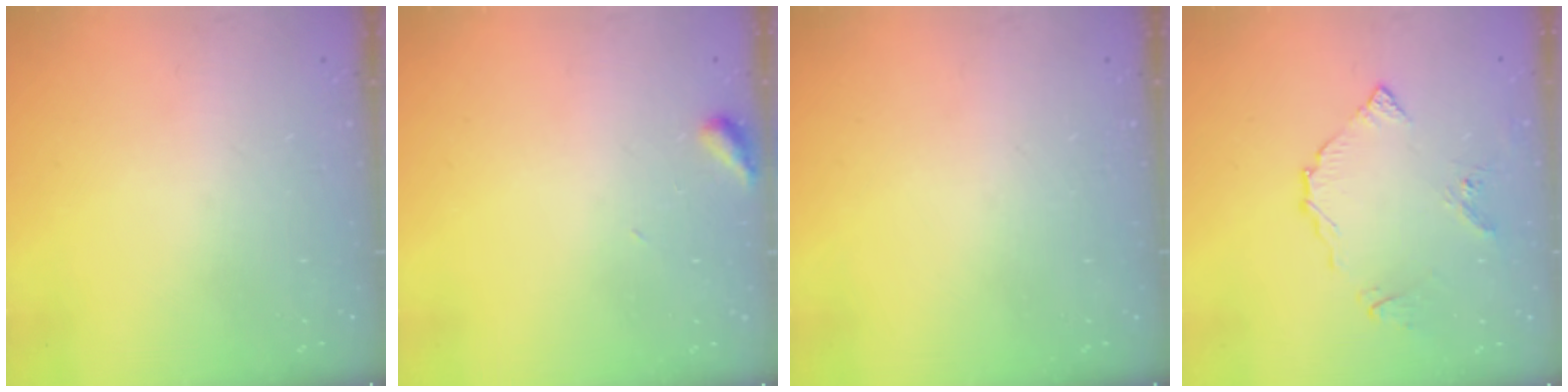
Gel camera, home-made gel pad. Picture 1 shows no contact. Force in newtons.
{"total": 2.9, "press": 2.9, "slide": 0.3}
{"total": 0.0}
{"total": 7.4, "press": 7.3, "slide": 0.6}